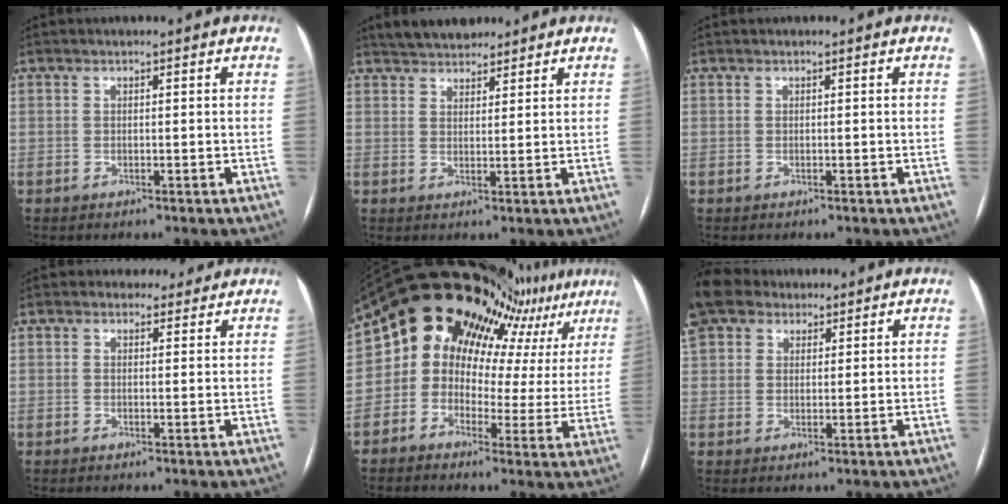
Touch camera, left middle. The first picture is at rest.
{"total": 5.3, "force": [4.7, 2.0, 1.4], "torque": [-0.017, 0.019, 0.081]}
{"total": 0.0}
{"total": 2.8, "force": [2.4, 1.4, -0.2], "torque": [0.011, 0.001, 0.024]}
{"total": 17.4, "force": [12.4, 7.9, 9.4], "torque": [-0.148, 0.042, 0.139]}
{"total": 10.1, "force": [7.6, 5.6, 3.5], "torque": [-0.094, 0.042, 0.145]}